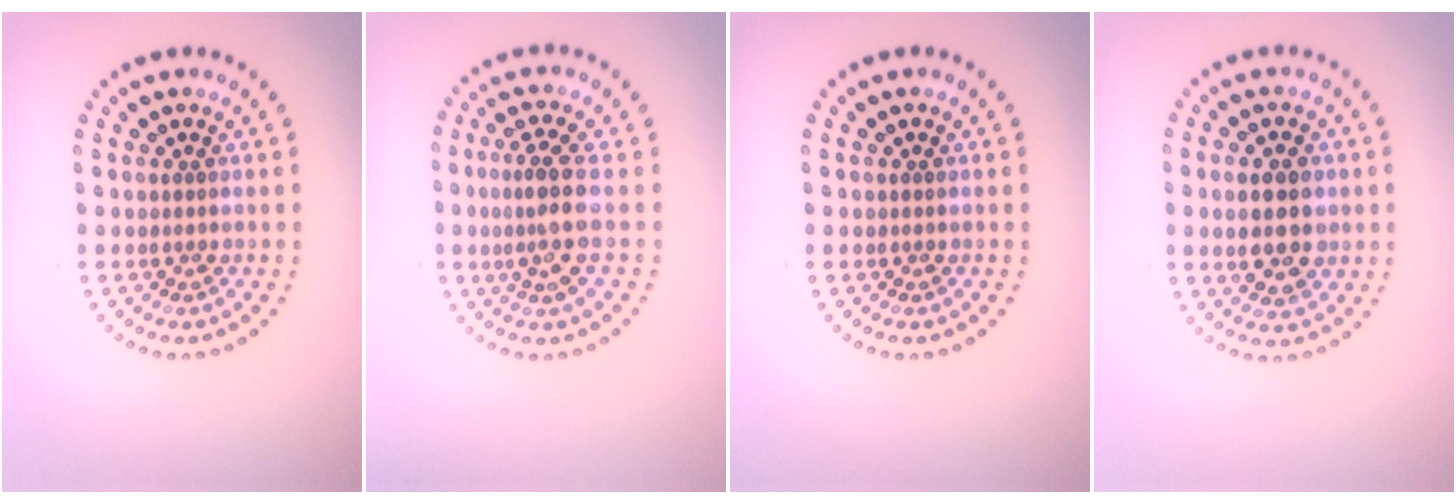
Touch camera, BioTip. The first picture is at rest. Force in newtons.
{"total": 3.1, "press": 2.4, "slide": 2.0}
{"total": 0.0}
{"total": 4.0, "press": 4.0, "slide": 0.4}